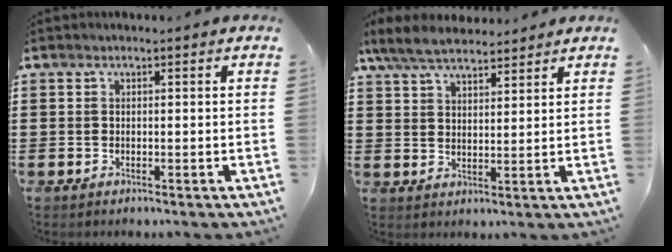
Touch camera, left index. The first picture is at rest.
{"total": 6.4, "force": [5.6, 2.0, 2.6], "torque": [-0.068, -0.006, 0.104]}